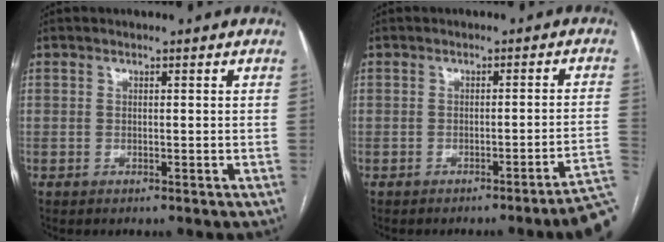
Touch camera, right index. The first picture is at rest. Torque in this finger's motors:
{"motor_torque": [0.66, -0.68, 0.05, 0.03]}